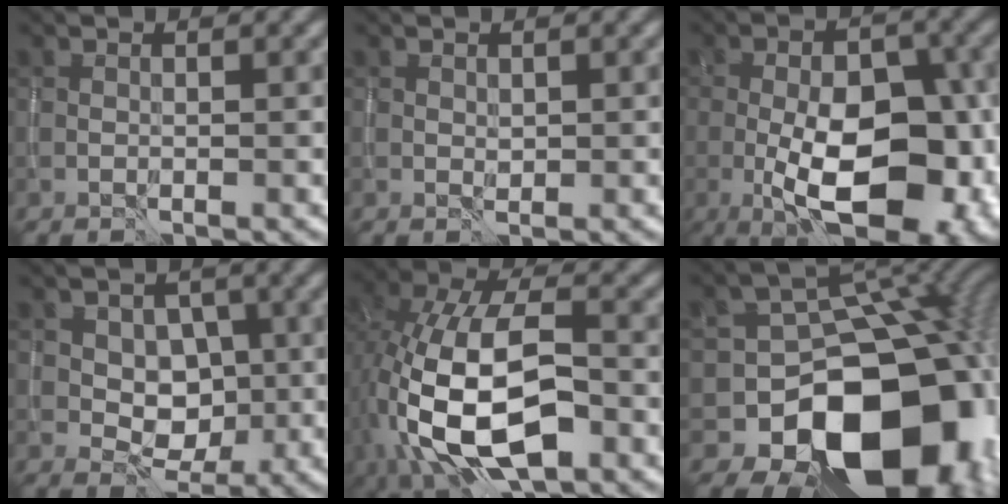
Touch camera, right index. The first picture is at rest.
{"total": 0.6, "force": [0.3, 0.4, 0.2], "torque": [-0.006, -0.001, 0.008]}
{"total": 12.5, "force": [-3.1, 6.1, 10.5], "torque": [-0.150, -0.001, -0.051]}
{"total": 4.0, "force": [0.2, 3.3, 2.2], "torque": [-0.018, -0.001, -0.004]}
{"total": 13.5, "force": [-3.7, 7.1, 10.9], "torque": [-0.228, -0.006, -0.068]}
{"total": 18.3, "force": [-6.3, 13.8, 10.1], "torque": [-0.105, -0.007, -0.095]}